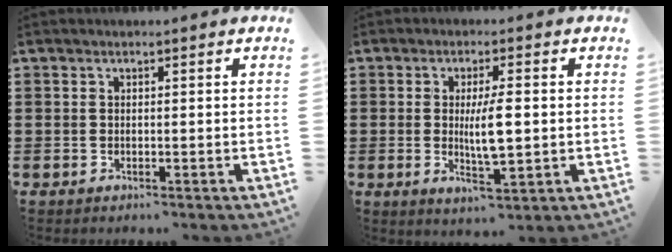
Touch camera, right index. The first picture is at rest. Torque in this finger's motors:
{"motor_torque": [0.83, 0.59, 0.77, 0.18]}